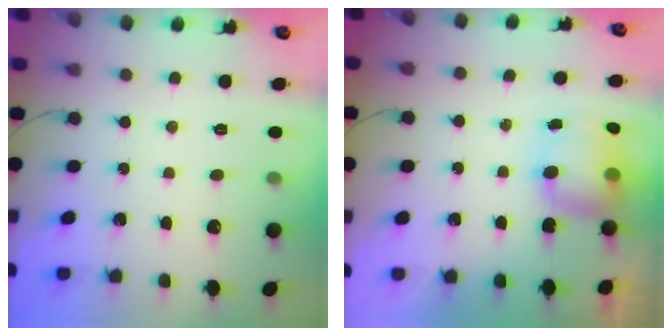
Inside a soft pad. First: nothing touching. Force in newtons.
{"total": 7.0, "press": 6.9, "slide": 1.3}